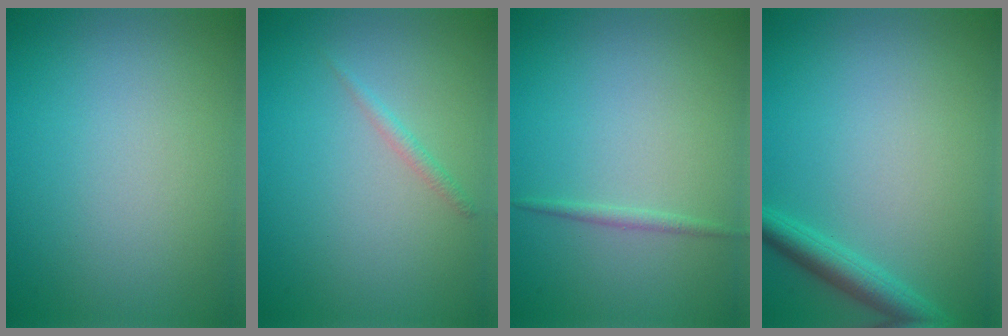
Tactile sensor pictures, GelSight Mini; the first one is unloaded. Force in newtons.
{"total": 0.9, "press": 0.9, "slide": 0.1}
{"total": 0.8, "press": 0.8, "slide": 0.0}
{"total": 2.7, "press": 2.7, "slide": 0.2}